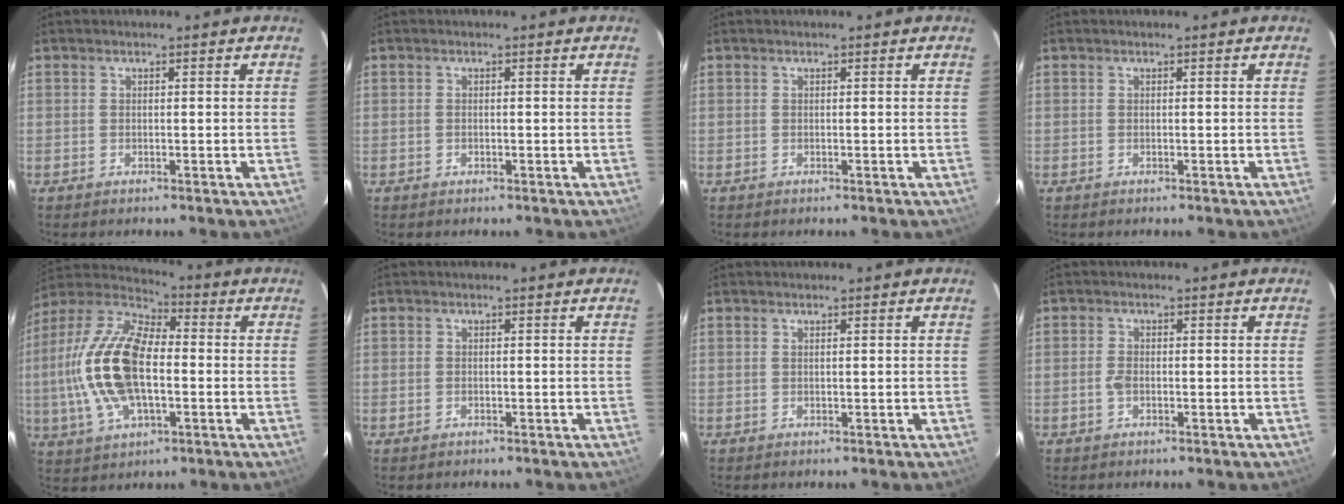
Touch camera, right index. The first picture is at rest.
{"total": 0.5, "force": [-0.1, 0.5, 0.2], "torque": [-0.002, 0.000, -0.002]}
{"total": 0.0}
{"total": 0.0}
{"total": 19.4, "force": [-1.5, 9.5, 16.8], "torque": [-0.357, 0.009, -0.032]}
{"total": 1.0, "force": [-0.5, 0.7, 0.3], "torque": [-0.007, -0.001, -0.008]}
{"total": 0.0}
{"total": 1.8, "force": [-0.5, 1.1, 1.3], "torque": [-0.029, 0.002, -0.010]}